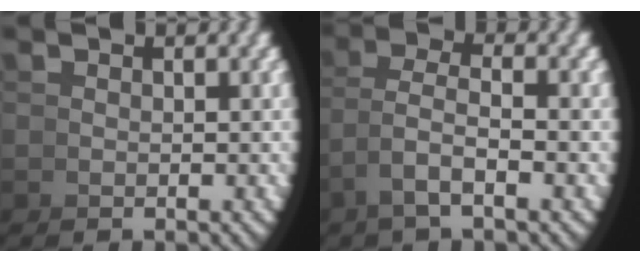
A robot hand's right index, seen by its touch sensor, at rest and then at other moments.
{"total": 2.6, "force": [0.3, 0.7, 2.5], "torque": [-0.055, -0.005, 0.010]}